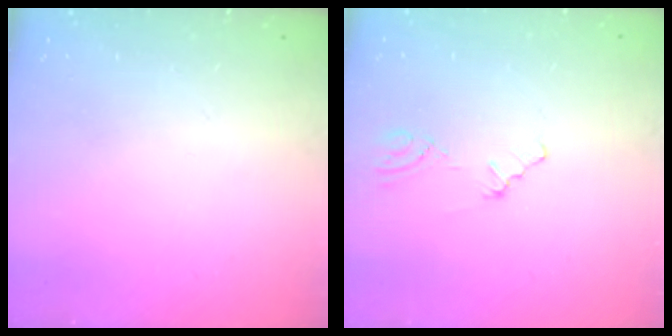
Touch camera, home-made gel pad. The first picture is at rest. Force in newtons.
{"total": 1.0, "press": 0.9, "slide": 0.2}